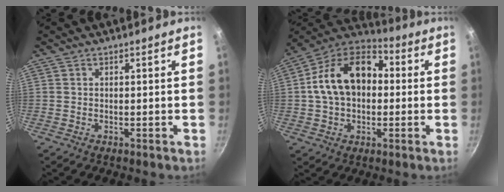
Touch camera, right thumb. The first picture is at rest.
{"total": 17.8, "force": [1.2, 12.4, 12.7], "torque": [-0.191, 0.043, 0.002]}